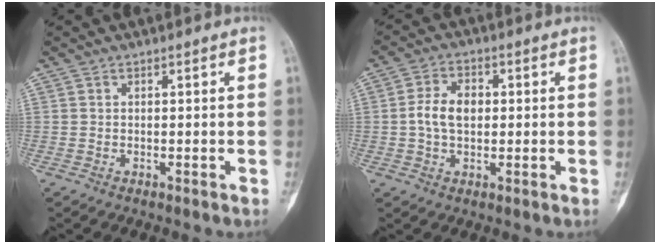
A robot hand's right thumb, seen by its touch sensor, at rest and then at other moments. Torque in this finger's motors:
{"motor_torque": [0.82, 1.07, 0.39, -0.36, 0.04]}